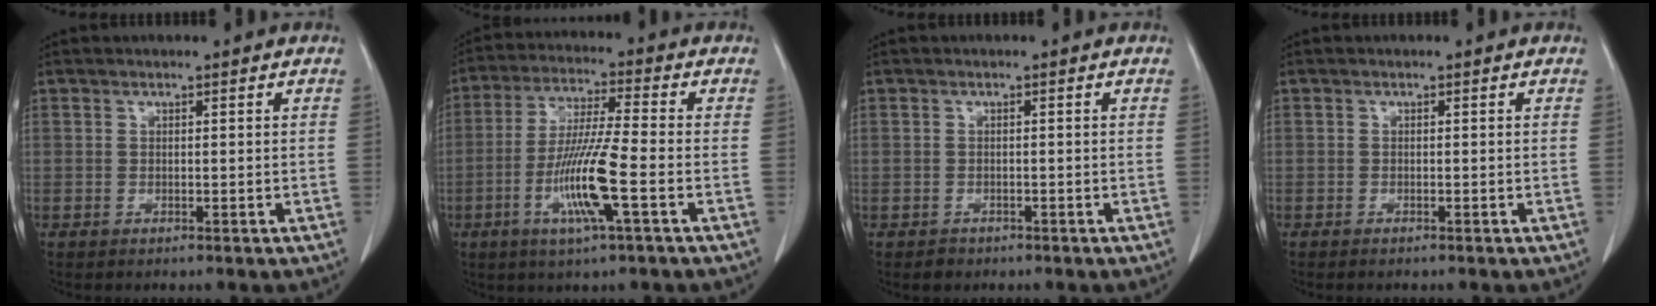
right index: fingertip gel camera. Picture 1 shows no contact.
{"total": 10.8, "force": [-3.6, -0.2, 10.2], "torque": [-0.202, -0.011, -0.073]}
{"total": 1.2, "force": [-0.9, 0.9, 0.0], "torque": [-0.005, 0.001, -0.013]}
{"total": 0.7, "force": [-0.6, 0.1, 0.2], "torque": [-0.010, -0.002, -0.009]}